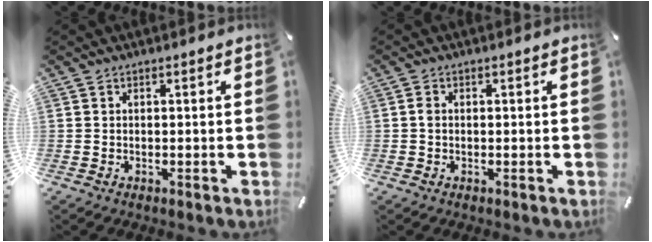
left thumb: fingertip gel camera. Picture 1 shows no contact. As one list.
[{"total": 1.3, "force": [-0.1, 0.7, 1.1], "torque": [-0.022, 0.002, -0.002]}]